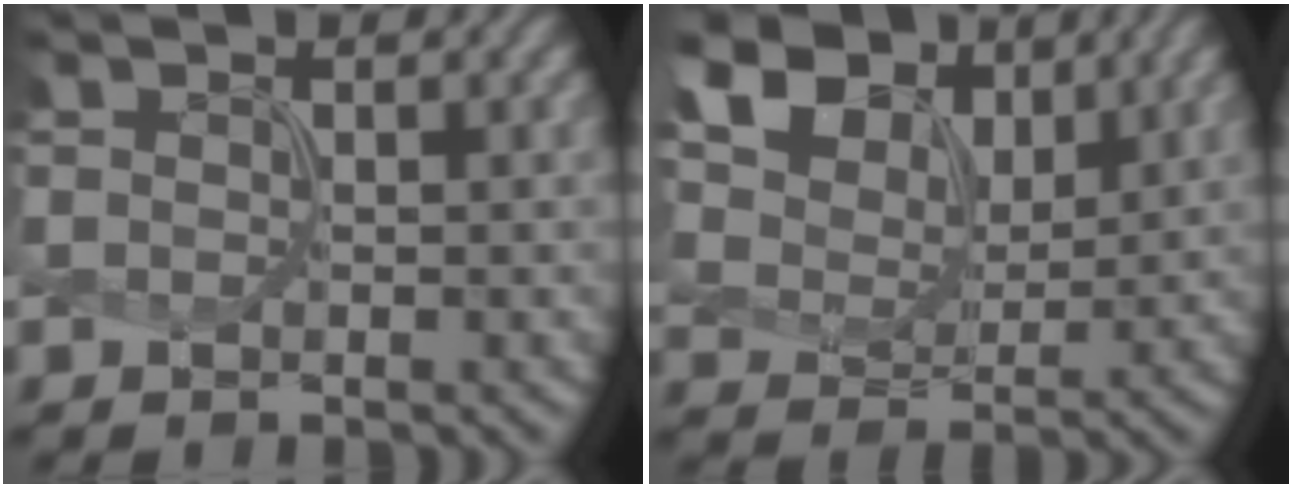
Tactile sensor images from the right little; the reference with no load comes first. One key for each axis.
{"total": 10.7, "fx": 6.4, "fy": 6.7, "fz": 5.4, "tx": -0.140, "ty": 0.021, "tz": 0.108}